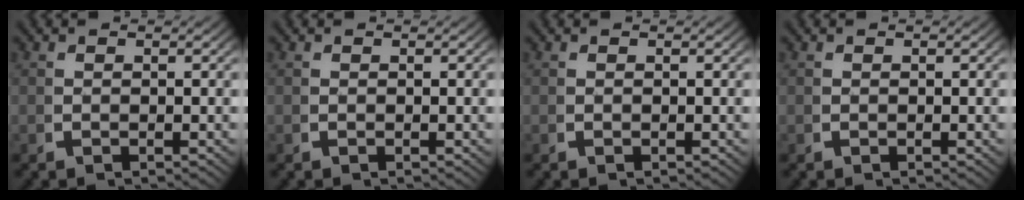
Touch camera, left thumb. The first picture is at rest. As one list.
[{"total": 0.0}, {"total": 0.0}, {"total": 0.0}]